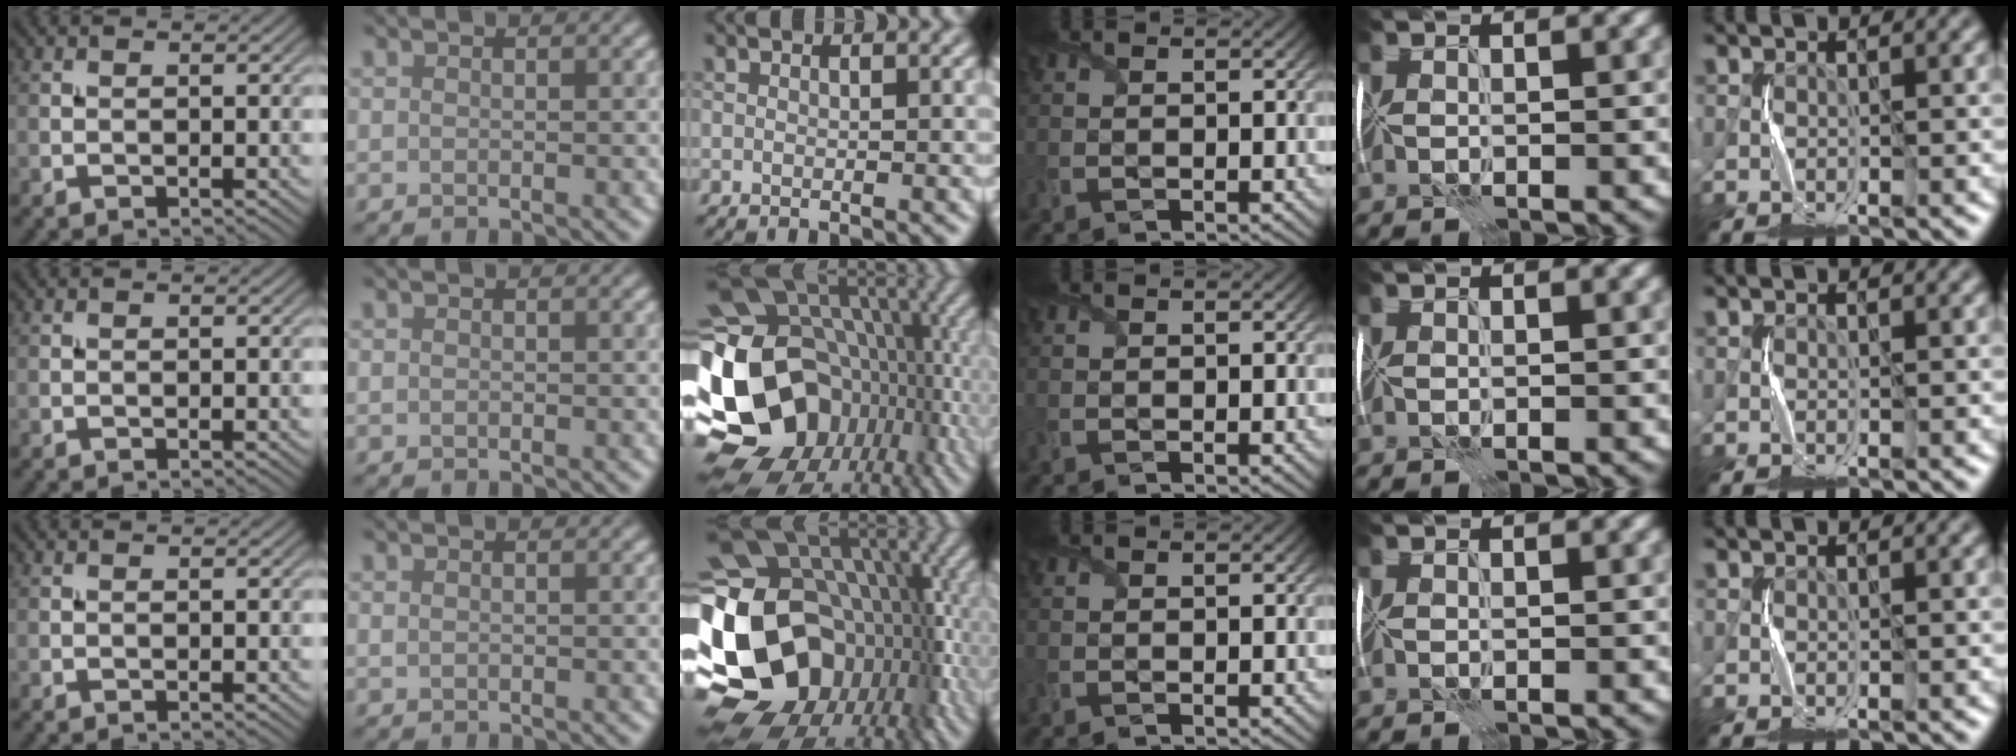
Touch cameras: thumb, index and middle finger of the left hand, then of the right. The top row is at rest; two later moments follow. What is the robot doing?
{"motion": "fold", "object": "shipping label"}